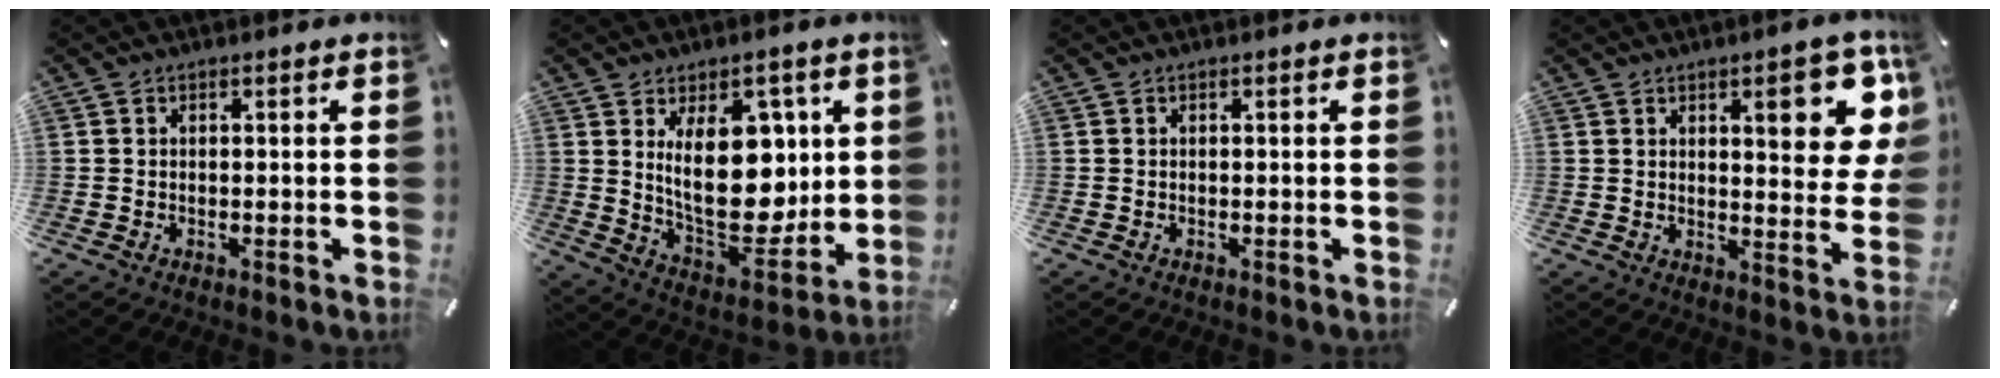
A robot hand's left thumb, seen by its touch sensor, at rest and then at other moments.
{"total": 19.9, "force": [4.8, 12.0, 15.2], "torque": [-0.240, -0.043, 0.082]}
{"total": 0.0}
{"total": 12.9, "force": [6.0, 4.6, 10.5], "torque": [-0.125, -0.032, 0.093]}